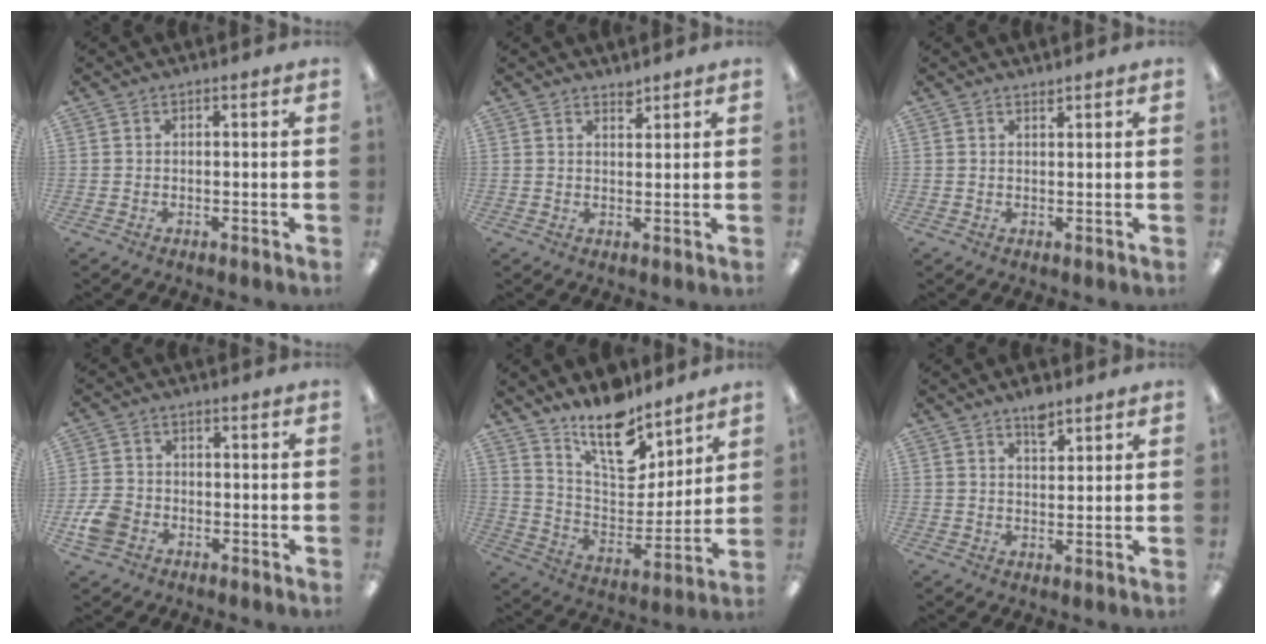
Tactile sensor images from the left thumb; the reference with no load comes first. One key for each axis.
{"total": 2.1, "fx": 2.0, "fy": 0.6, "fz": 0.4, "tx": 0.007, "ty": -0.015, "tz": 0.034}
{"total": 1.2, "fx": 1.1, "fy": 0.1, "fz": 0.2, "tx": -0.003, "ty": -0.002, "tz": 0.022}
{"total": 6.3, "fx": -2.7, "fy": 4.7, "fz": 3.2, "tx": -0.072, "ty": 0.013, "tz": -0.050}
{"total": 16.3, "fx": 12.9, "fy": 6.5, "fz": 7.5, "tx": -0.124, "ty": -0.094, "tz": 0.229}
{"total": 2.4, "fx": 1.9, "fy": 0.8, "fz": 1.2, "tx": -0.010, "ty": -0.007, "tz": 0.031}